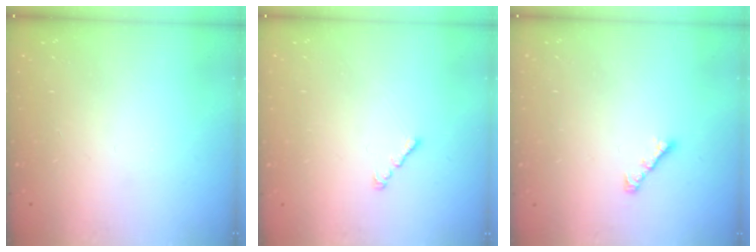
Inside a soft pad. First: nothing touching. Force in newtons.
{"total": 1.0, "press": 0.9, "slide": 0.5}
{"total": 3.0, "press": 2.9, "slide": 0.7}